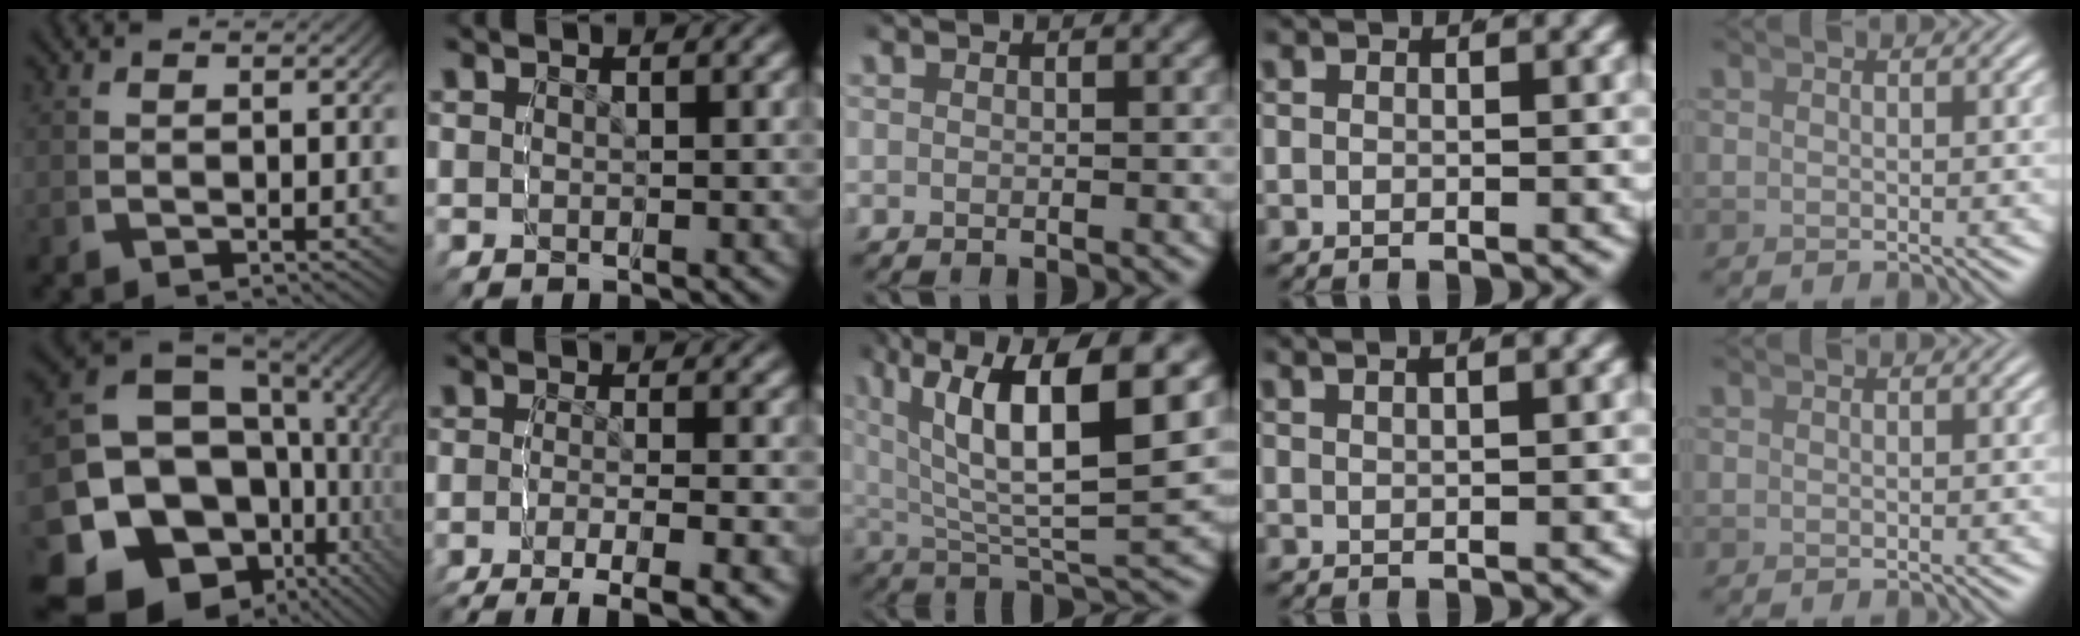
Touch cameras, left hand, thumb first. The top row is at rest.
{"thumb": {"total": 23.3, "force": [-2.8, 17.7, 15.0], "torque": [-0.280, -0.056, -0.041]}, "index": {"total": 7.3, "force": [-6.4, 1.1, 3.2], "torque": [-0.048, -0.017, -0.099]}, "middle": {"total": 12.6, "force": [3.9, 5.2, 10.8], "torque": [-0.169, 0.015, 0.063]}, "ring": {"total": 3.2, "force": [2.6, 0.4, 1.9], "torque": [-0.019, 0.010, 0.042]}}